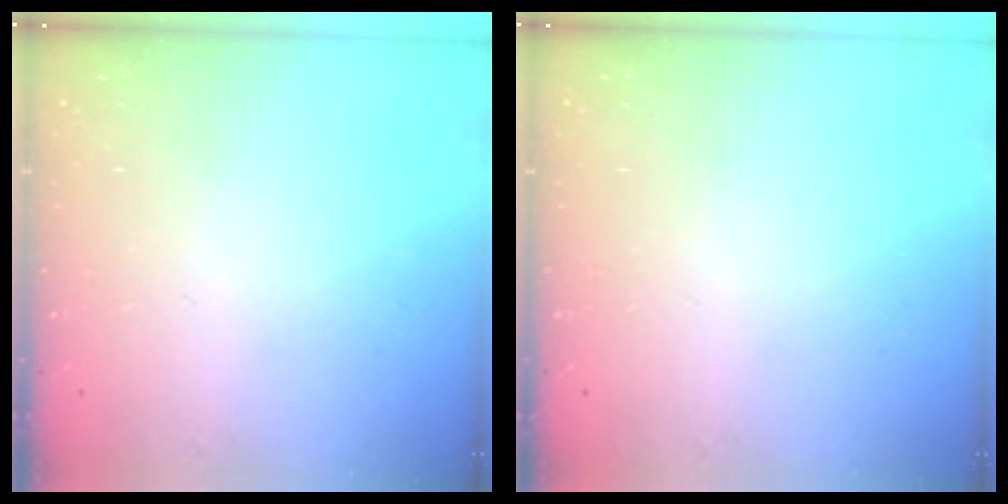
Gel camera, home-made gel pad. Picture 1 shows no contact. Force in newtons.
{"total": 0.0}